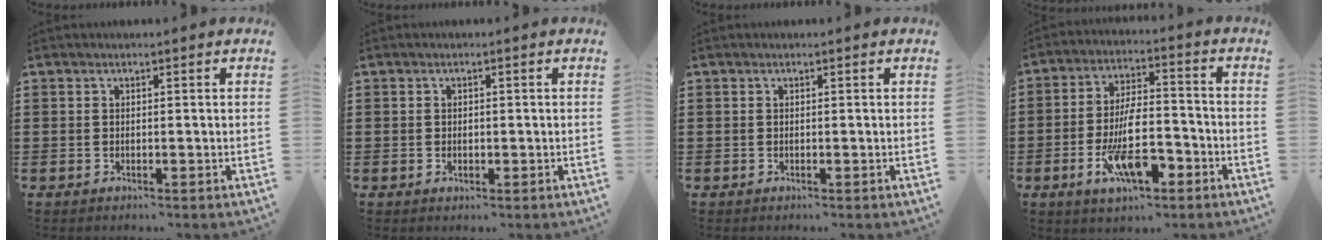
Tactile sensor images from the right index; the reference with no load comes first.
{"total": 0.9, "force": [-0.1, 0.6, 0.6], "torque": [-0.014, 0.003, -0.002]}
{"total": 0.0}
{"total": 11.5, "force": [-4.5, 4.4, 9.6], "torque": [-0.189, 0.008, -0.077]}